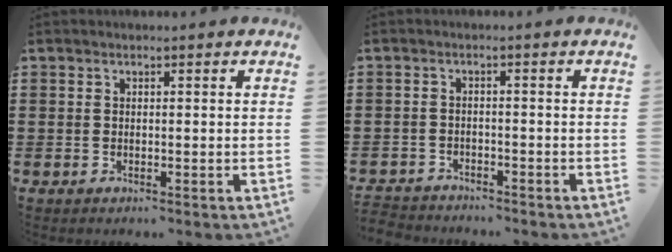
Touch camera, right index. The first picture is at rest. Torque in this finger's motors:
{"motor_torque": [-1.19, 0.95, -1.05, 0.03]}